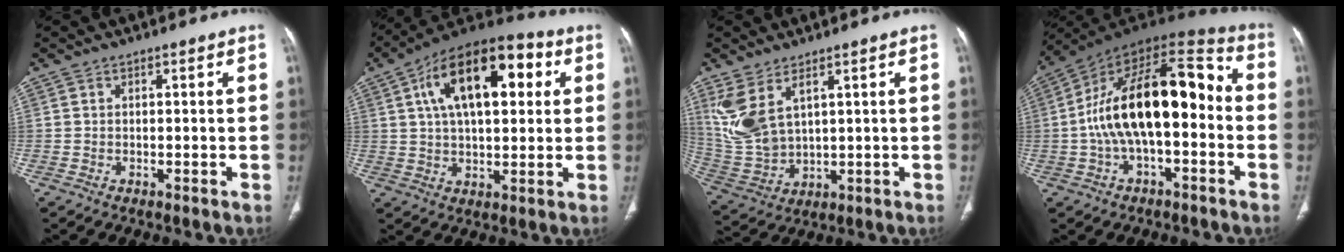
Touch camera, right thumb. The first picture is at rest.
{"total": 20.6, "force": [6.0, 10.2, 16.8], "torque": [-0.246, 0.017, 0.087]}
{"total": 10.5, "force": [4.9, 5.3, 7.6], "torque": [-0.166, -0.017, 0.121]}
{"total": 21.8, "force": [-1.5, 10.4, 19.1], "torque": [-0.309, 0.057, -0.028]}